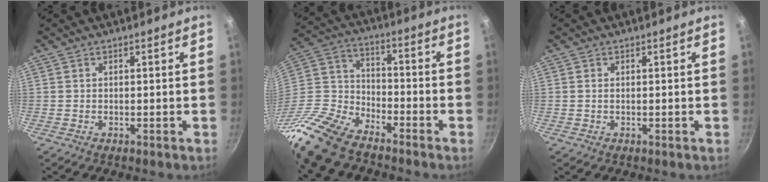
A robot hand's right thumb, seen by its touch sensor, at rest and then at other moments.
{"total": 17.1, "force": [-13.0, 7.5, 8.1], "torque": [-0.161, 0.069, -0.270]}
{"total": 0.6, "force": [0.0, 0.3, 0.5], "torque": [-0.011, 0.001, -0.001]}